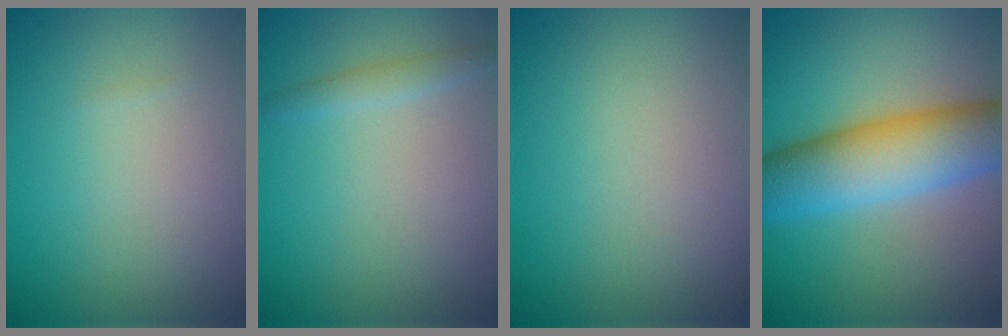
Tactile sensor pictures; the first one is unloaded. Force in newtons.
{"total": 1.3, "press": 1.3, "slide": 0.0}
{"total": 0.0}
{"total": 8.8, "press": 8.8, "slide": 0.1}